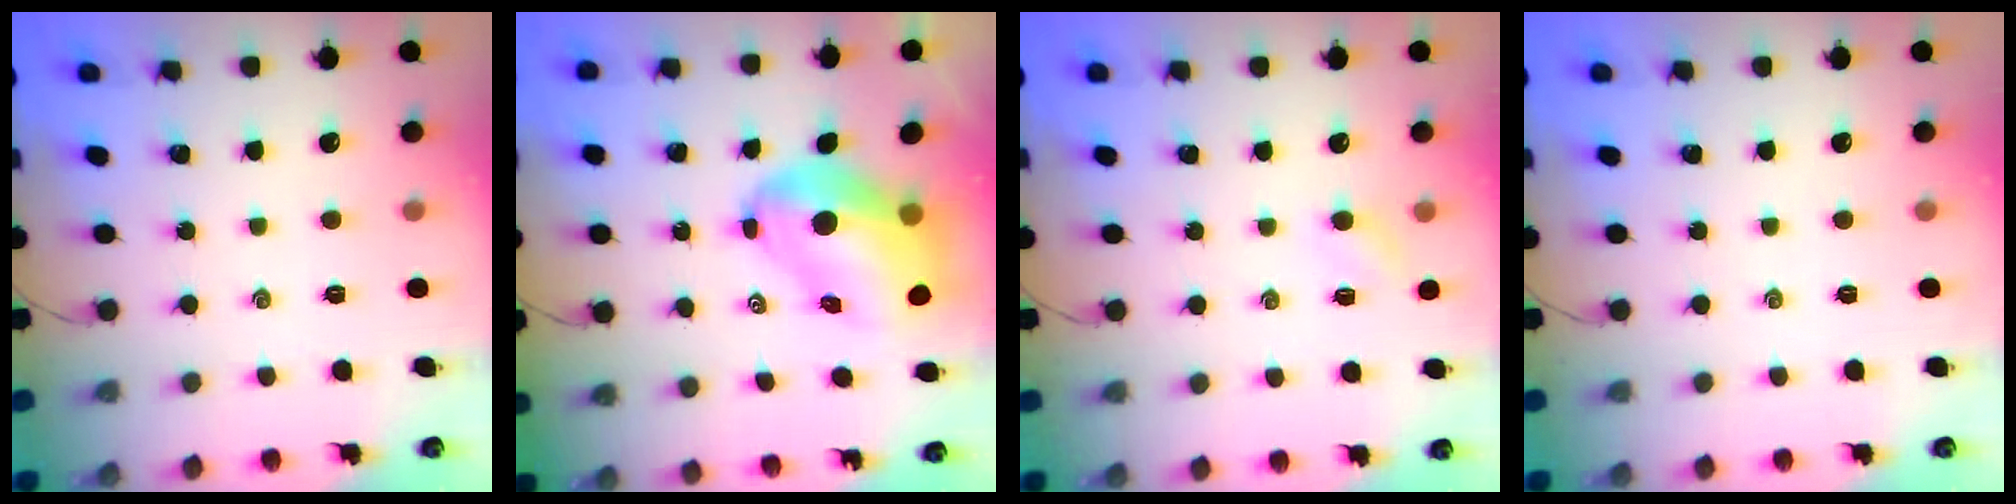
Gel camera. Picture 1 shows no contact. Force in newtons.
{"total": 11.9, "press": 11.4, "slide": 3.3}
{"total": 3.6, "press": 3.4, "slide": 1.2}
{"total": 0.0}